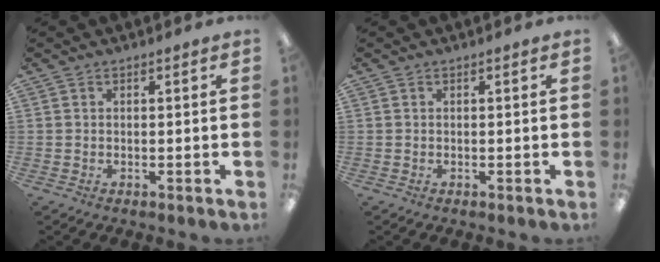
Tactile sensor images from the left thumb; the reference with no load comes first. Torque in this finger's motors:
{"motor_torque": [-0.03, 0.03, 0.00, 0.00, 0.00]}